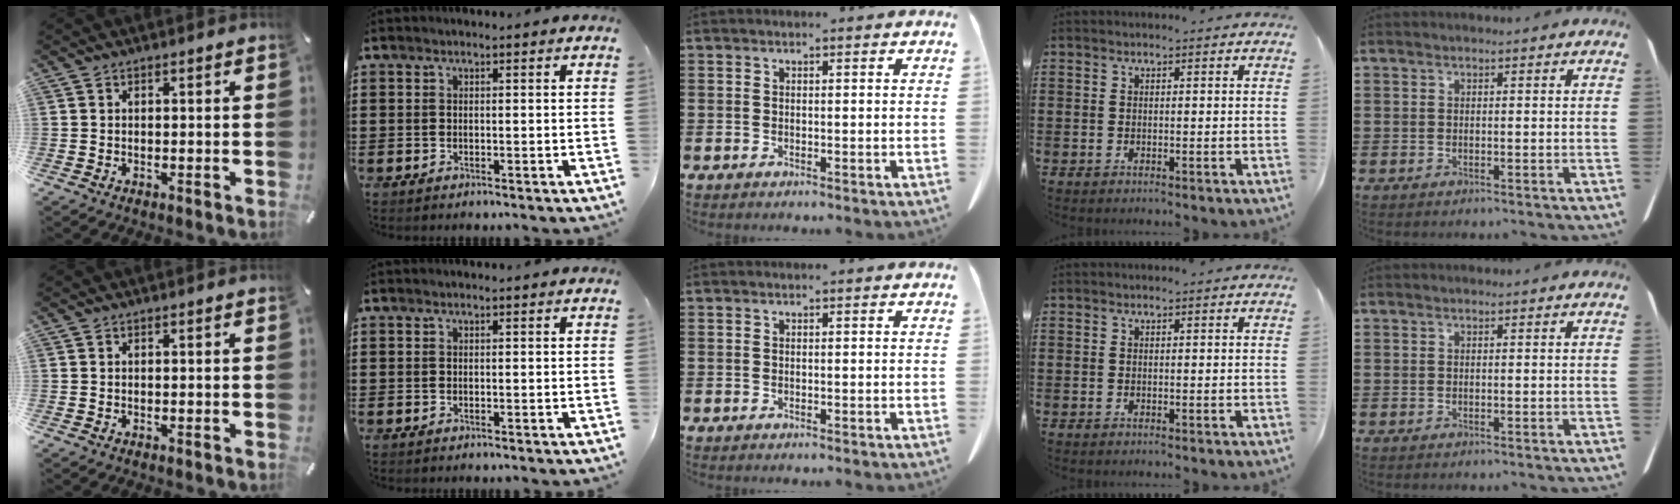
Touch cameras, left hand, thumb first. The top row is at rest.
{}